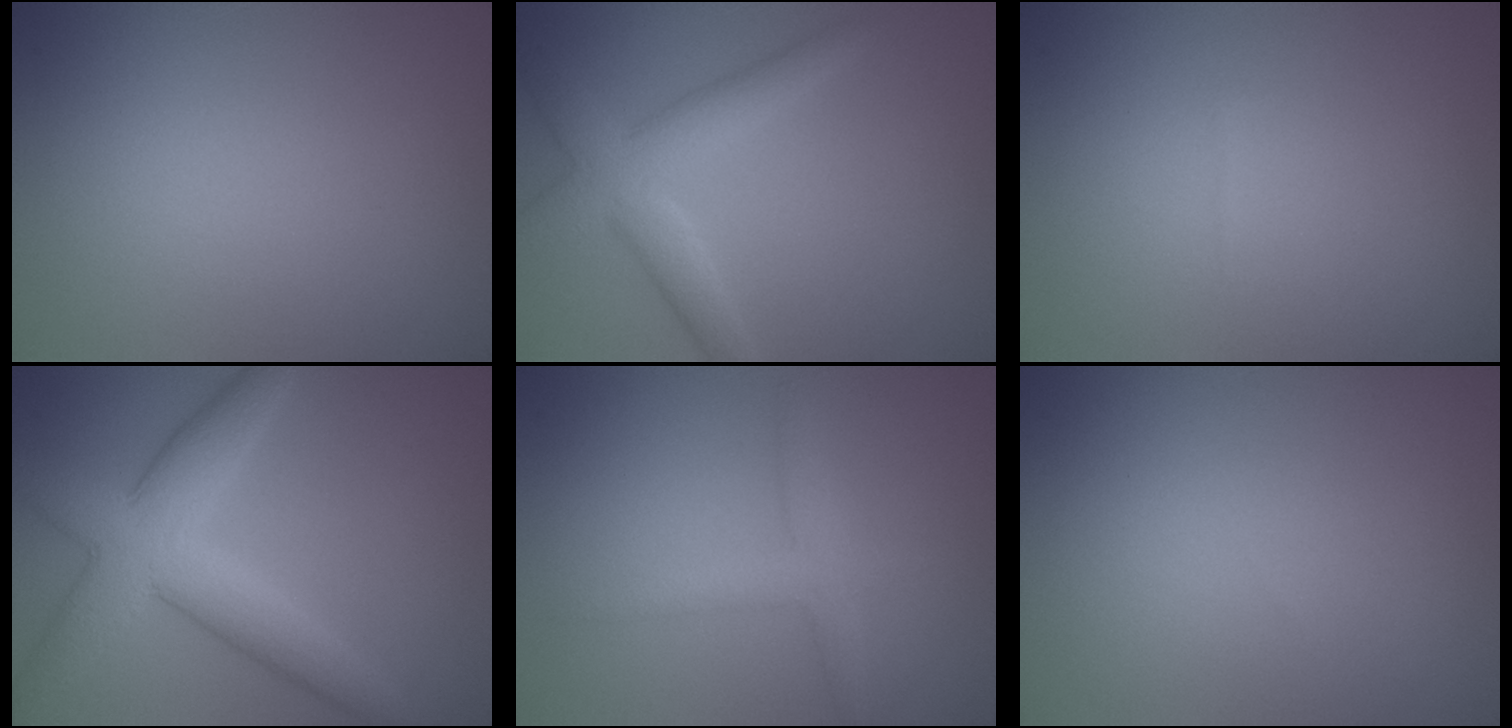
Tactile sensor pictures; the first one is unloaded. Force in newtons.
{"total": 4.2, "press": 4.2, "slide": 0.1}
{"total": 0.0}
{"total": 6.8, "press": 6.8, "slide": 0.3}
{"total": 2.4, "press": 2.4, "slide": 0.1}
{"total": 0.0}